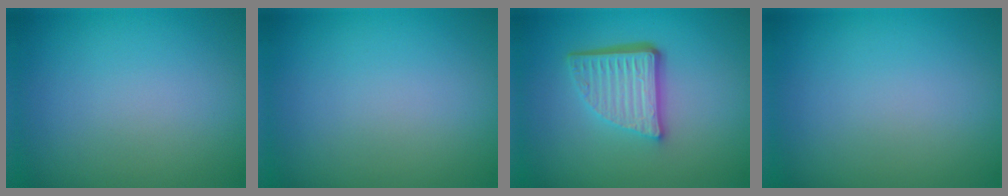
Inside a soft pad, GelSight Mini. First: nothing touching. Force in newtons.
{"total": 0.0}
{"total": 5.7, "press": 3.8, "slide": 4.2}
{"total": 0.0}